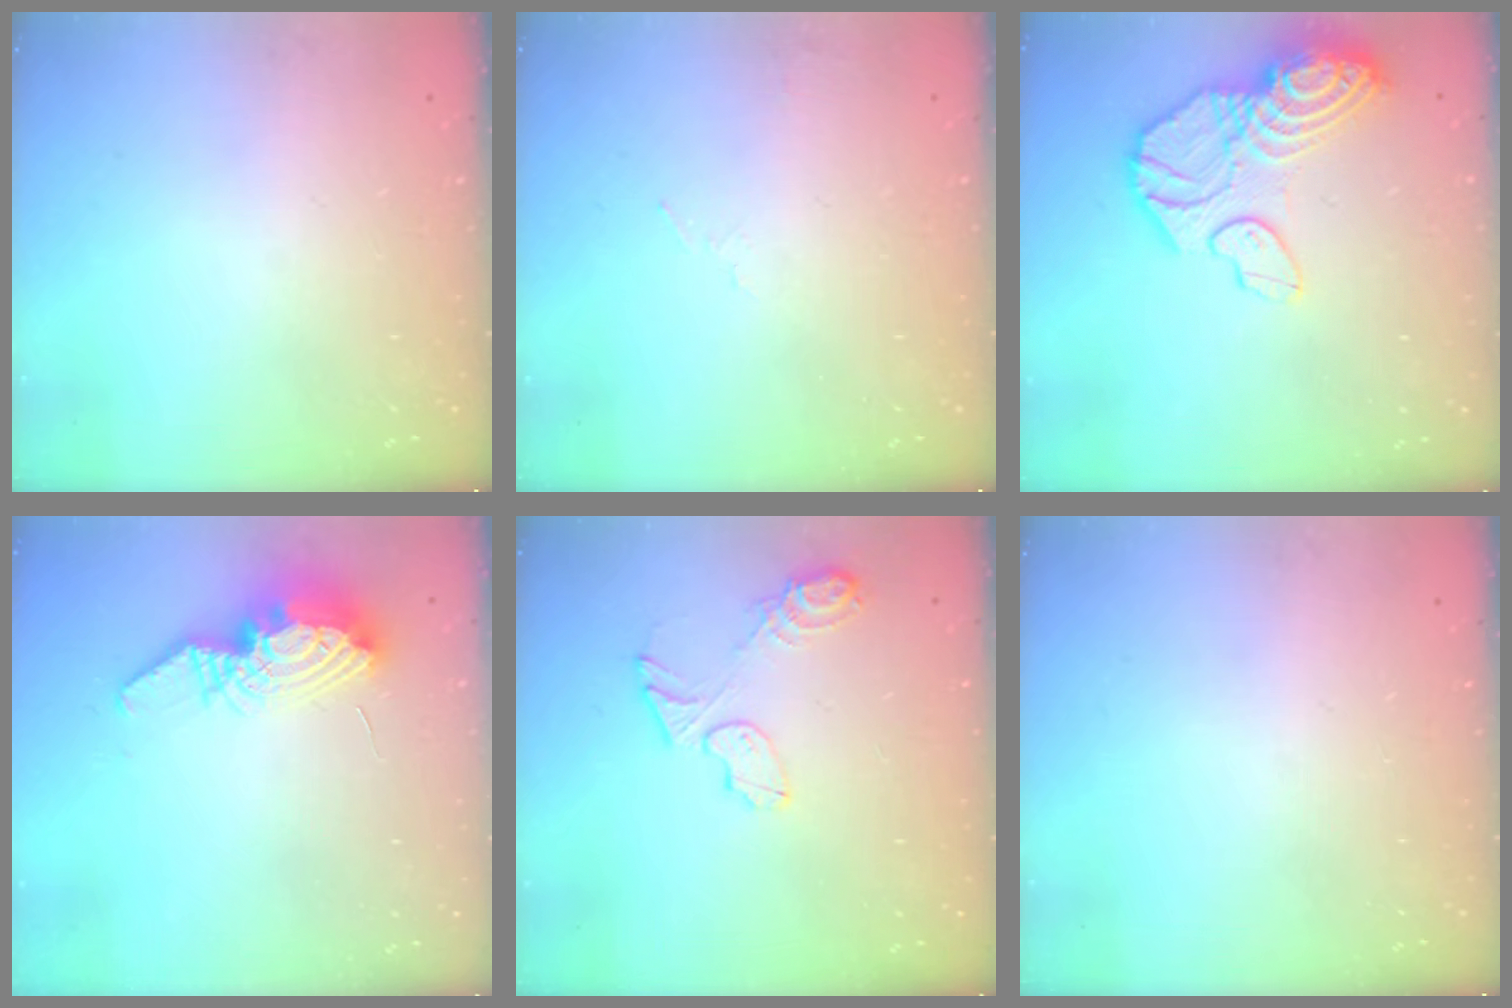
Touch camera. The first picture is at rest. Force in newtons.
{"total": 4.1, "press": 3.2, "slide": 2.6}
{"total": 17.7, "press": 17.6, "slide": 1.8}
{"total": 10.2, "press": 10.1, "slide": 0.8}
{"total": 8.7, "press": 8.6, "slide": 0.8}
{"total": 0.0}